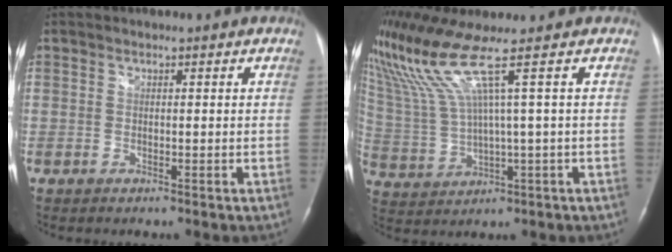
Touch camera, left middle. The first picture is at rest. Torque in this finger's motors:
{"motor_torque": [0.39, -0.48, 0.88, 0.21]}